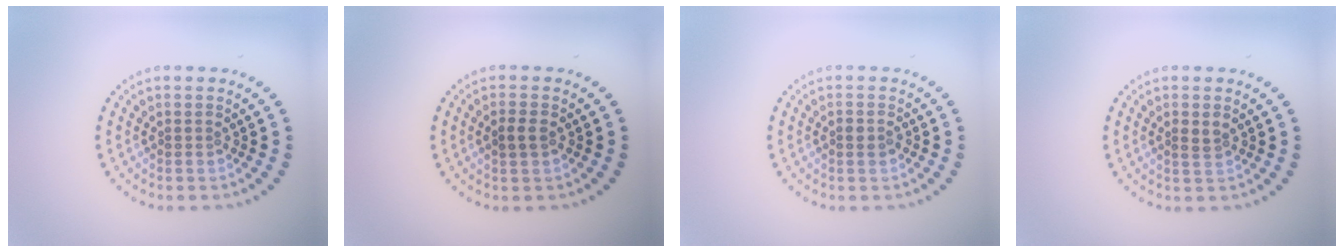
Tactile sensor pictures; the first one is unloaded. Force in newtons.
{"total": 1.5, "press": 1.5, "slide": 0.1}
{"total": 1.0, "press": 1.0, "slide": 0.1}
{"total": 1.2, "press": 1.1, "slide": 0.4}